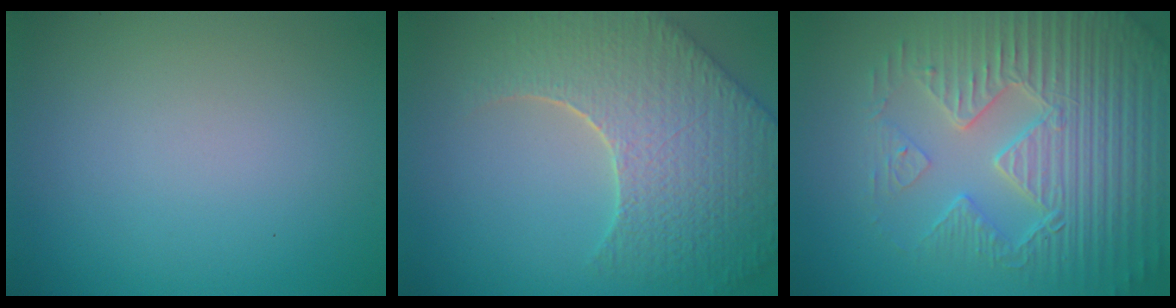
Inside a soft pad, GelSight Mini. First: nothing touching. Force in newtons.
{"total": 9.1, "press": 6.4, "slide": 6.5}
{"total": 7.3, "press": 5.8, "slide": 4.4}